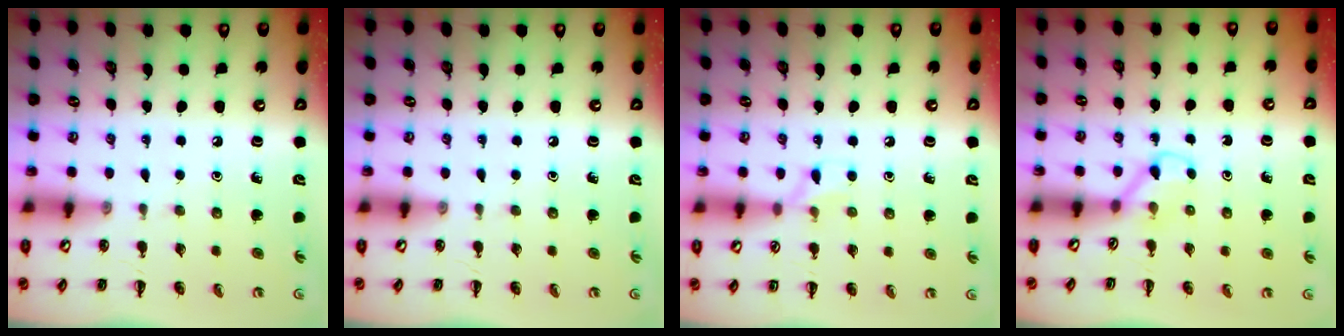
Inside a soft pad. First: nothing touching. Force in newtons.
{"total": 0.0}
{"total": 5.8, "press": 5.3, "slide": 2.2}
{"total": 3.0, "press": 2.8, "slide": 0.9}